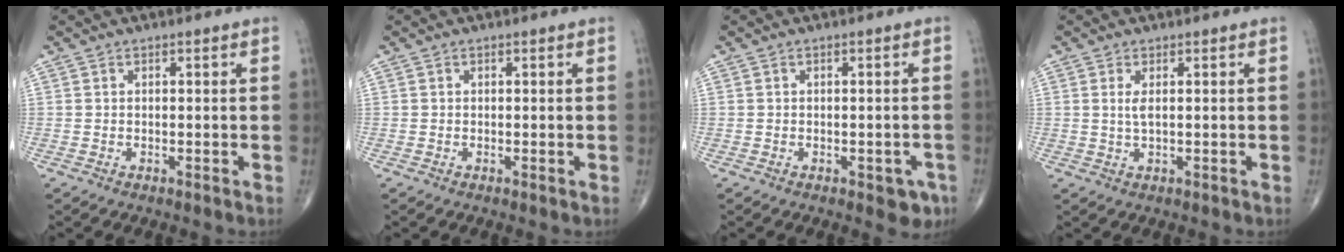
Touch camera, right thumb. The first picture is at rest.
{"total": 0.0}
{"total": 3.8, "force": [-1.8, 2.0, 2.6], "torque": [-0.009, 0.005, -0.019]}
{"total": 1.9, "force": [0.5, 0.5, 1.8], "torque": [-0.045, -0.003, 0.014]}